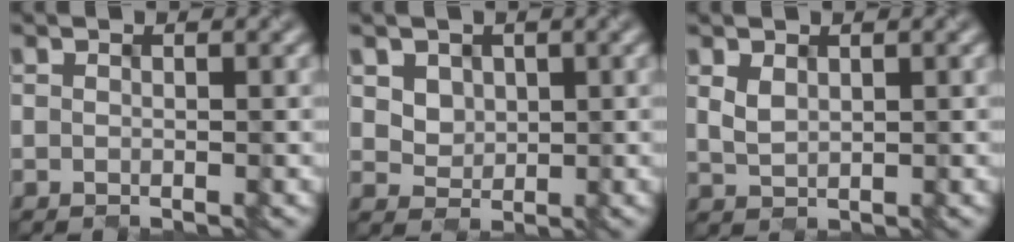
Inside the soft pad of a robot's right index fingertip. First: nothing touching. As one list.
[{"total": 3.5, "force": [1.6, 2.8, 1.3], "torque": [-0.045, 0.006, 0.036]}, {"total": 1.3, "force": [0.6, 0.8, 0.8], "torque": [-0.024, -0.002, 0.016]}]